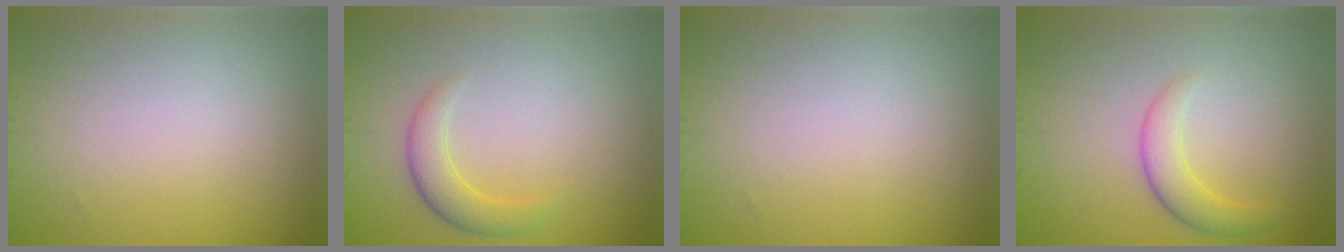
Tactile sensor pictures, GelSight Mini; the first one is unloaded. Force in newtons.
{"total": 2.5, "press": 2.5, "slide": 0.0}
{"total": 0.0}
{"total": 2.5, "press": 2.5, "slide": 0.2}